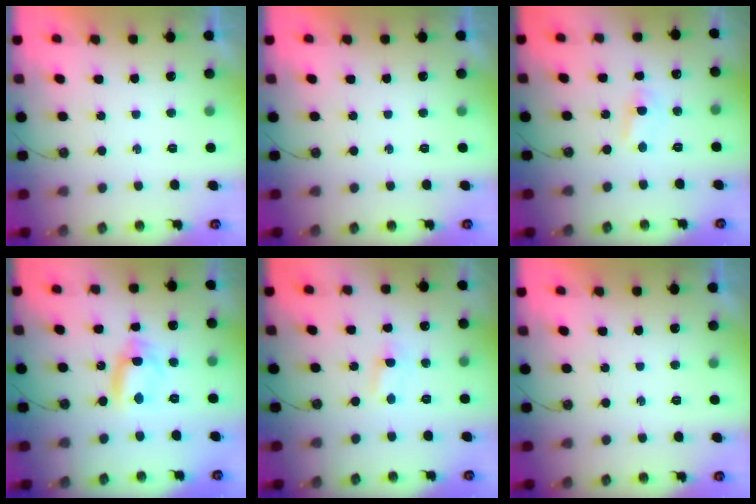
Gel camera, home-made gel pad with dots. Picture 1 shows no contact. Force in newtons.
{"total": 0.0}
{"total": 2.5, "press": 2.5, "slide": 0.3}
{"total": 7.6, "press": 6.9, "slide": 3.2}
{"total": 1.4, "press": 1.4, "slide": 0.3}
{"total": 0.0}